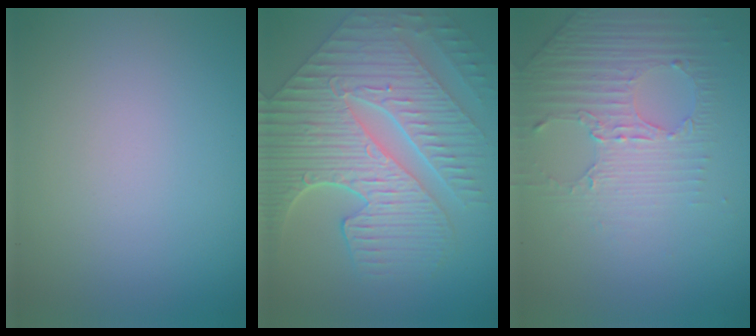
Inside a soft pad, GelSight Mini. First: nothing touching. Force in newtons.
{"total": 10.0, "press": 7.1, "slide": 7.0}
{"total": 4.5, "press": 3.0, "slide": 3.4}